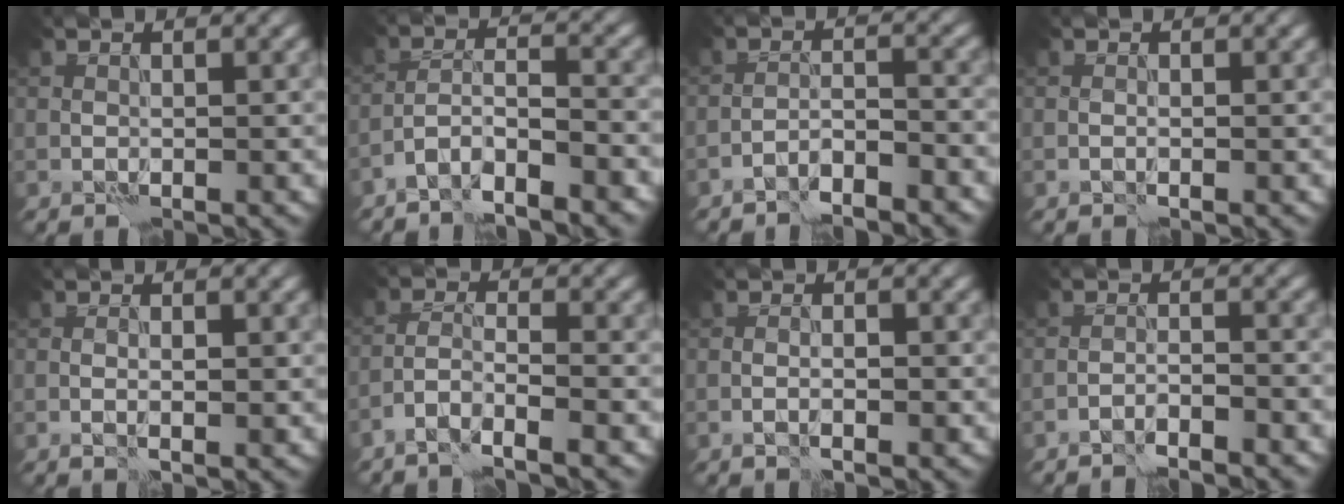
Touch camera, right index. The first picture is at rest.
{"total": 4.7, "force": [-3.7, 0.8, 2.8], "torque": [-0.043, 0.005, -0.070]}
{"total": 3.4, "force": [-2.9, 0.3, 1.6], "torque": [-0.024, 0.007, -0.053]}
{"total": 0.0}
{"total": 1.3, "force": [0.1, 0.3, 1.3], "torque": [-0.018, -0.002, 0.004]}
{"total": 3.1, "force": [-2.3, 0.2, 2.1], "torque": [-0.038, 0.003, -0.050]}
{"total": 1.5, "force": [-0.5, 0.4, 1.4], "torque": [-0.005, 0.008, -0.008]}
{"total": 2.2, "force": [-2.0, -0.2, 0.9], "torque": [-0.014, 0.006, -0.036]}